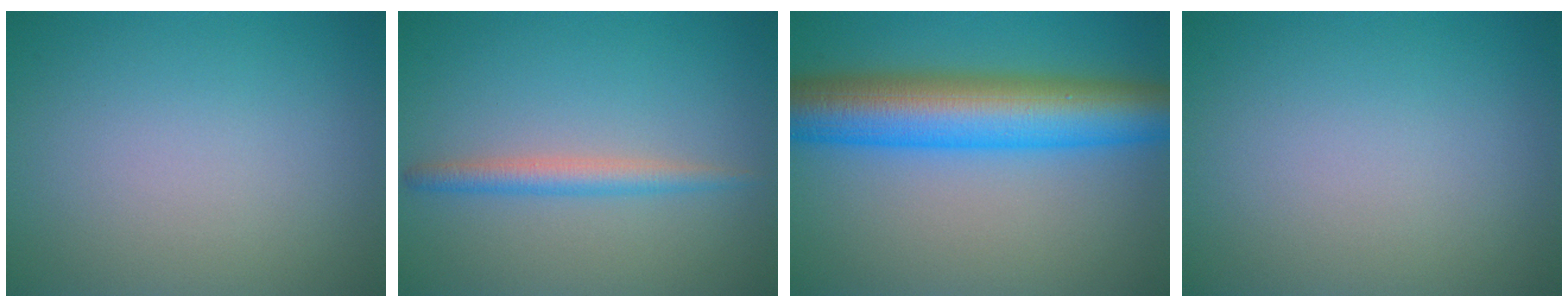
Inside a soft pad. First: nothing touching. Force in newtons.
{"total": 2.2, "press": 2.2, "slide": 0.1}
{"total": 10.5, "press": 10.4, "slide": 0.2}
{"total": 0.0}